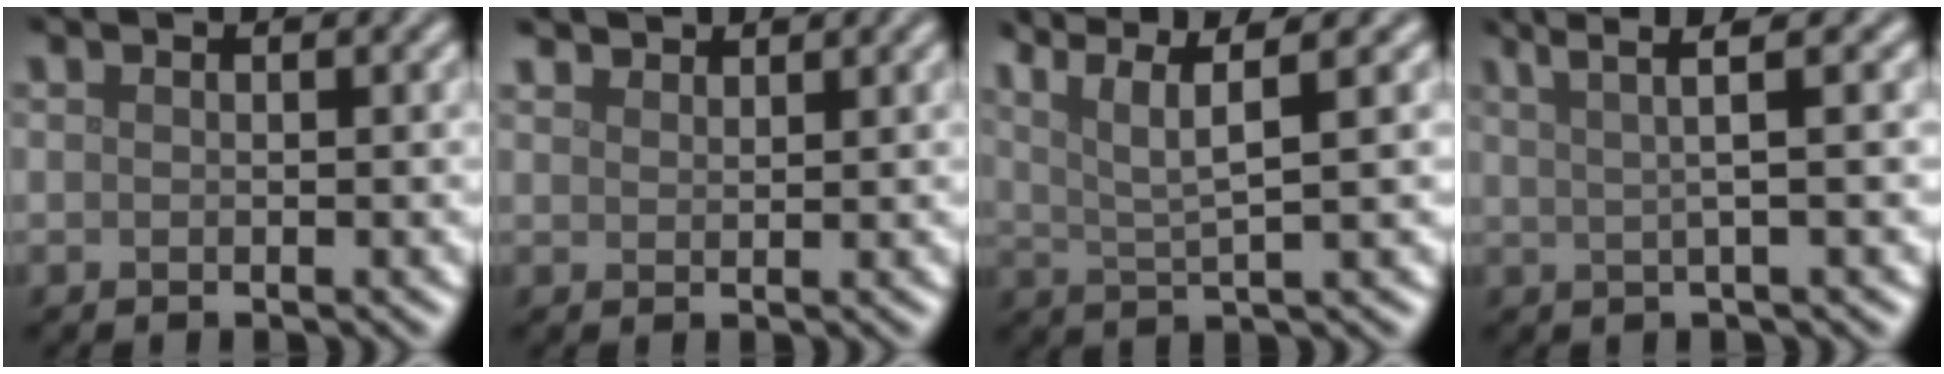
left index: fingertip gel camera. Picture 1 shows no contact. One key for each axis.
{"total": 2.1, "fx": 2.0, "fy": 0.5, "fz": 0.3, "tx": -0.007, "ty": 0.003, "tz": 0.038}
{"total": 6.0, "fx": 3.4, "fy": 1.0, "fz": 4.8, "tx": -0.087, "ty": 0.014, "tz": 0.062}
{"total": 3.7, "fx": 2.1, "fy": 0.4, "fz": 3.1, "tx": -0.054, "ty": 0.011, "tz": 0.033}